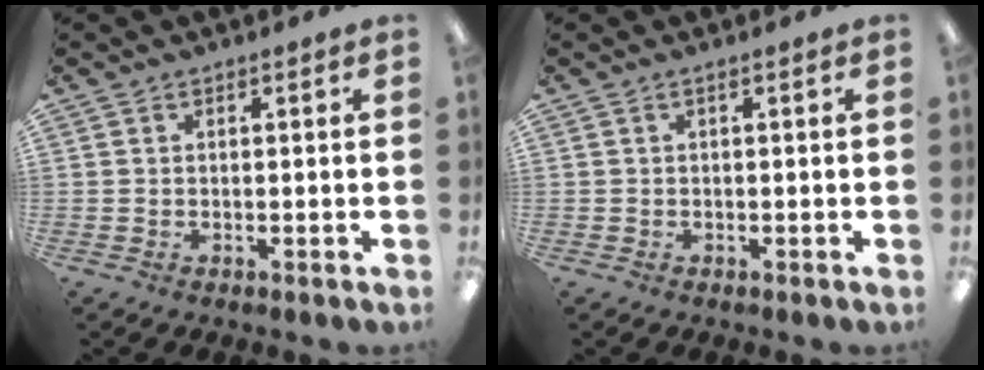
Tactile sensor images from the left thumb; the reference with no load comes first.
{"total": 0.0}